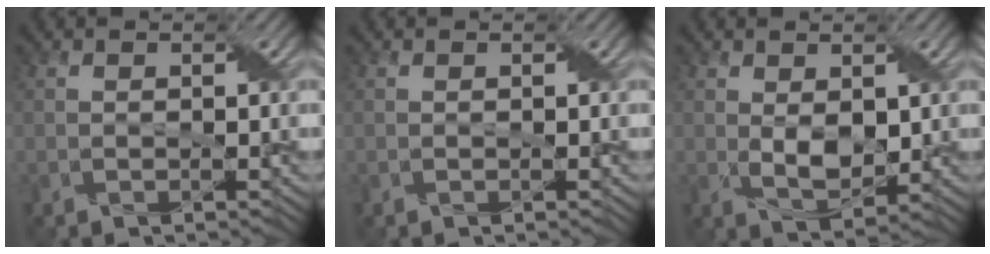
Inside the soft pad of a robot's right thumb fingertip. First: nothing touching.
{"total": 0.0}
{"total": 4.1, "force": [0.6, 2.4, 3.3], "torque": [-0.070, -0.007, 0.018]}